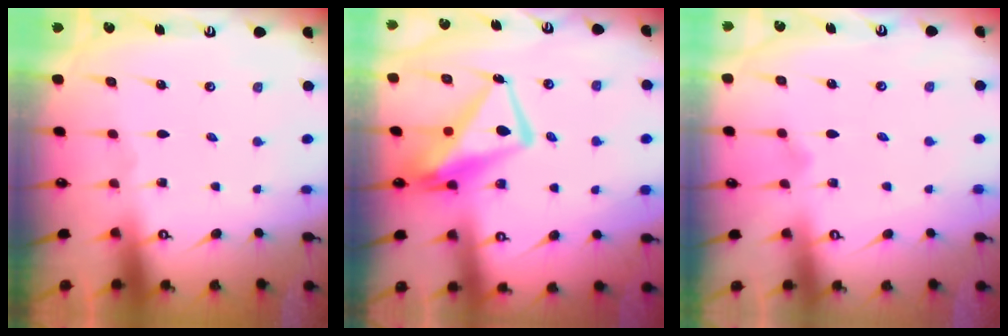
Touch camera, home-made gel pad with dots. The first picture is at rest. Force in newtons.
{"total": 11.7, "press": 11.7, "slide": 1.0}
{"total": 6.6, "press": 6.6, "slide": 0.3}